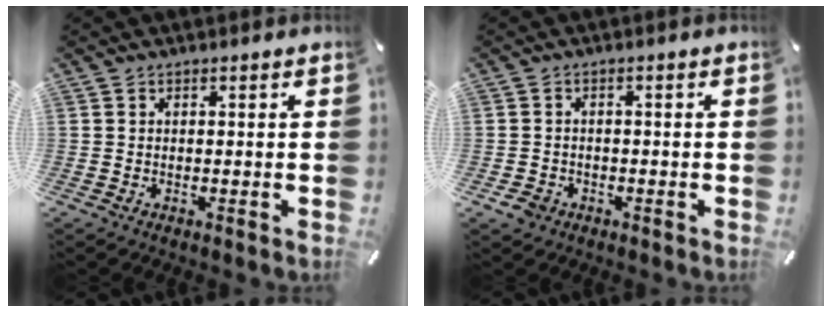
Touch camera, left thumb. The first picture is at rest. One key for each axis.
{"total": 2.9, "fx": -1.6, "fy": 2.2, "fz": 0.9, "tx": -0.021, "ty": 0.006, "tz": -0.034}